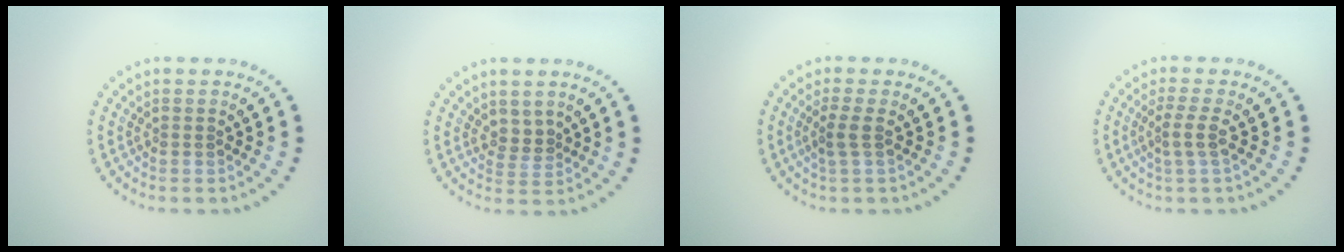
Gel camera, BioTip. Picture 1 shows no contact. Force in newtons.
{"total": 1.6, "press": 1.2, "slide": 1.1}
{"total": 1.6, "press": 1.3, "slide": 1.0}
{"total": 2.0, "press": 1.5, "slide": 1.3}